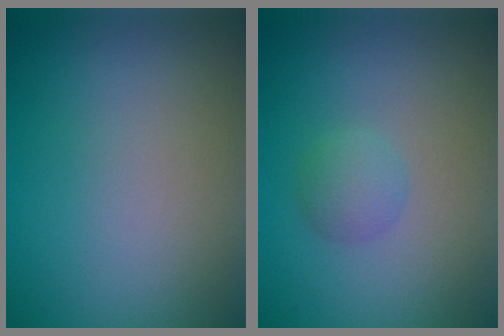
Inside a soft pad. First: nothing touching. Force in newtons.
{"total": 1.8, "press": 1.8, "slide": 0.2}